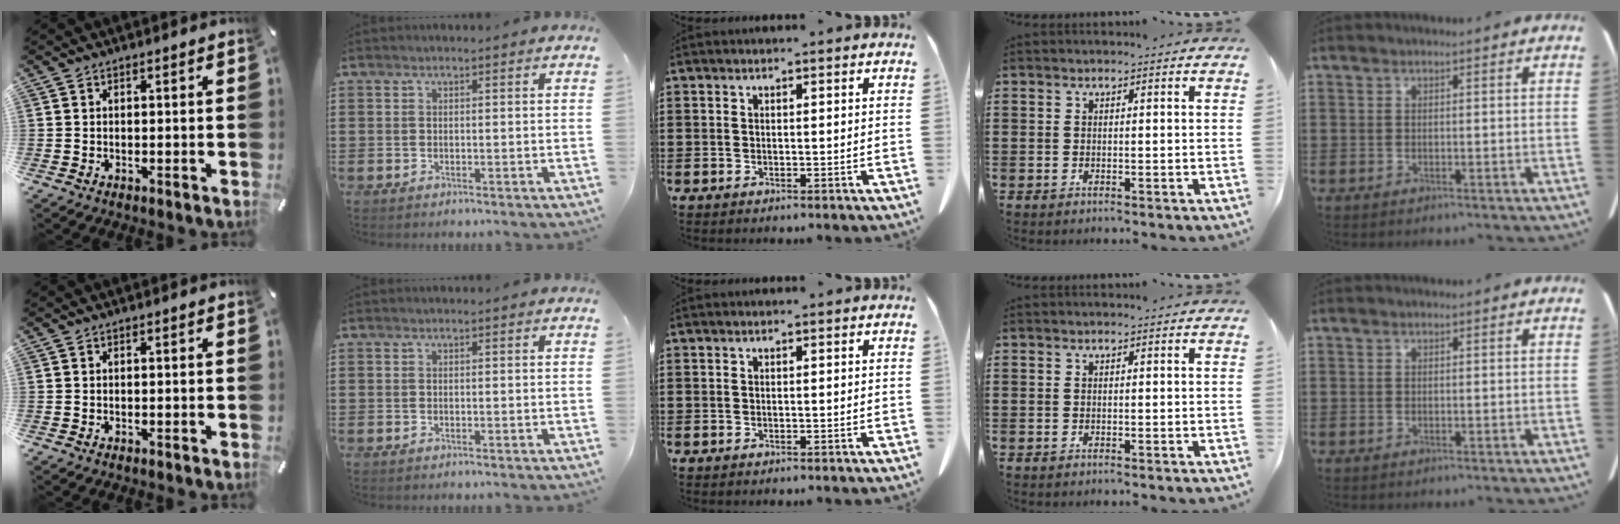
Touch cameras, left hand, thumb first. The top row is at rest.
{}